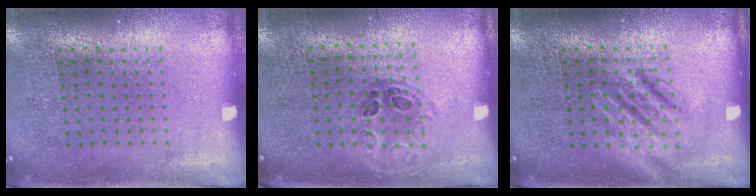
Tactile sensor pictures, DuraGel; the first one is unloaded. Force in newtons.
{"total": 0.9, "press": 0.9, "slide": 0.2}
{"total": 2.8, "press": 2.8, "slide": 0.4}